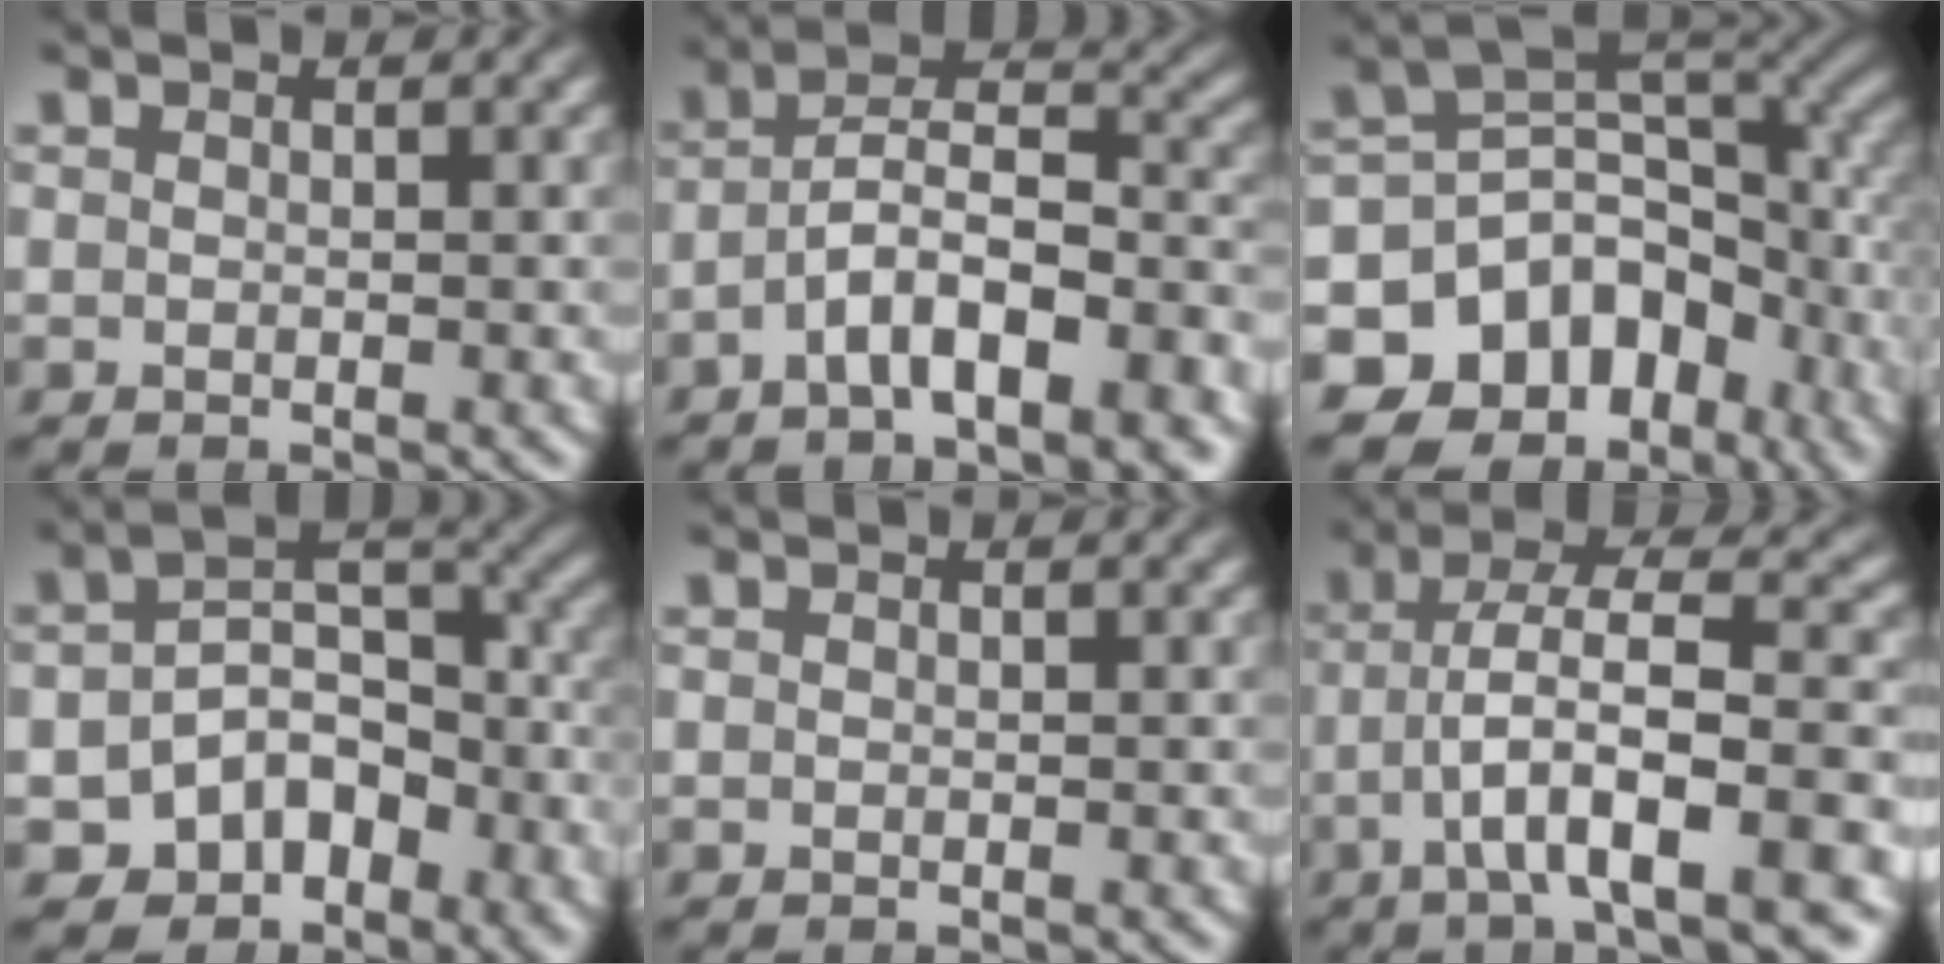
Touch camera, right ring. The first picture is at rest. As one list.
[{"total": 7.2, "force": [-3.2, 3.9, 5.1], "torque": [-0.077, -0.011, -0.051]}, {"total": 17.7, "force": [-4.4, 13.5, 10.6], "torque": [-0.187, -0.052, -0.059]}, {"total": 10.8, "force": [-4.6, 8.5, 4.9], "torque": [-0.108, -0.047, -0.062]}, {"total": 0.0}, {"total": 7.8, "force": [-0.5, 2.9, 7.2], "torque": [-0.104, 0.001, -0.007]}]